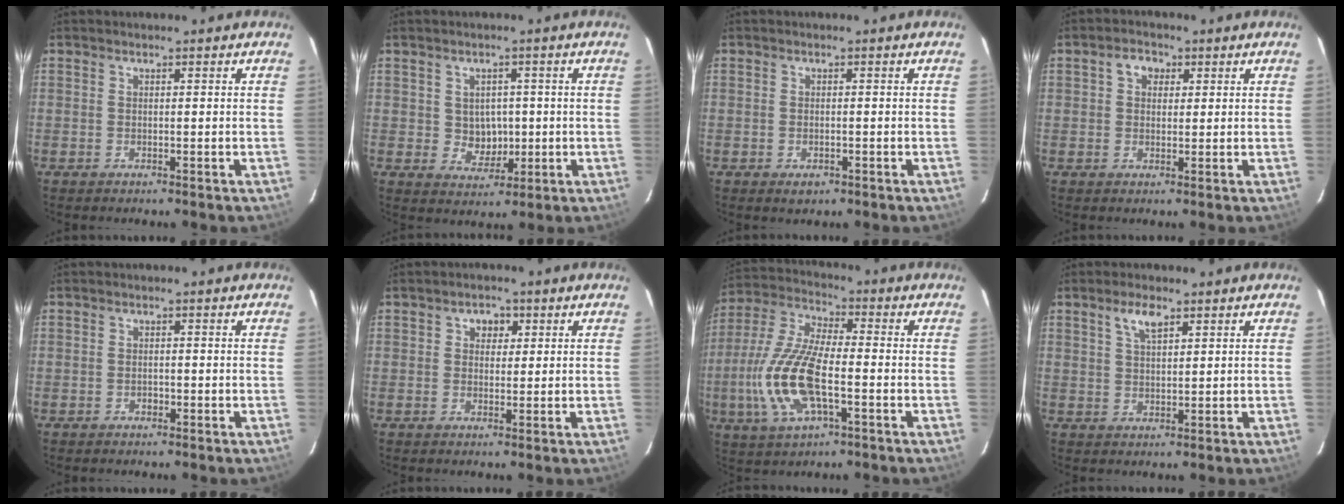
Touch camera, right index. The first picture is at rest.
{"total": 4.7, "force": [0.2, 4.4, 1.8], "torque": [-0.030, 0.005, 0.014]}
{"total": 1.8, "force": [-0.8, 1.3, 1.0], "torque": [-0.016, -0.003, -0.010]}
{"total": 3.2, "force": [1.1, 2.7, 1.5], "torque": [-0.021, 0.014, 0.018]}
{"total": 1.1, "force": [-0.5, 0.8, 0.4], "torque": [-0.006, 0.002, -0.006]}
{"total": 2.8, "force": [0.9, 2.4, 1.0], "torque": [-0.010, 0.011, 0.013]}
{"total": 15.7, "force": [-4.0, 5.9, 14.0], "torque": [-0.307, -0.004, -0.082]}
{"total": 3.8, "force": [2.3, 1.4, 2.7], "torque": [-0.050, 0.006, 0.045]}